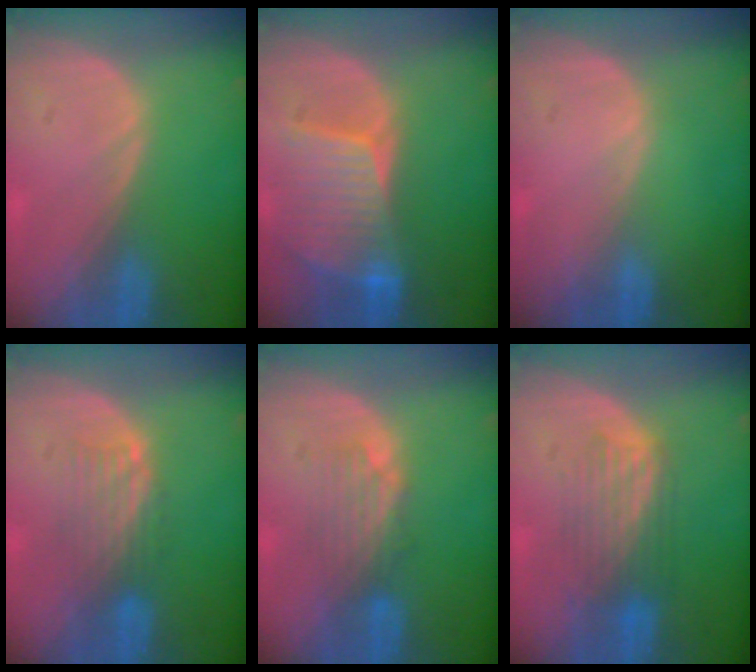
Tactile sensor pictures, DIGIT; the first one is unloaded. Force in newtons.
{"total": 8.6, "press": 7.7, "slide": 3.8}
{"total": 0.0}
{"total": 4.7, "press": 4.1, "slide": 2.4}
{"total": 4.4, "press": 3.8, "slide": 2.2}
{"total": 5.4, "press": 5.4, "slide": 0.4}